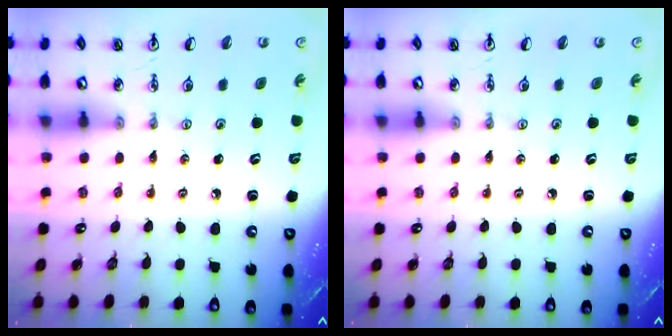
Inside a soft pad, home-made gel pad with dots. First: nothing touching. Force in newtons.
{"total": 0.0}